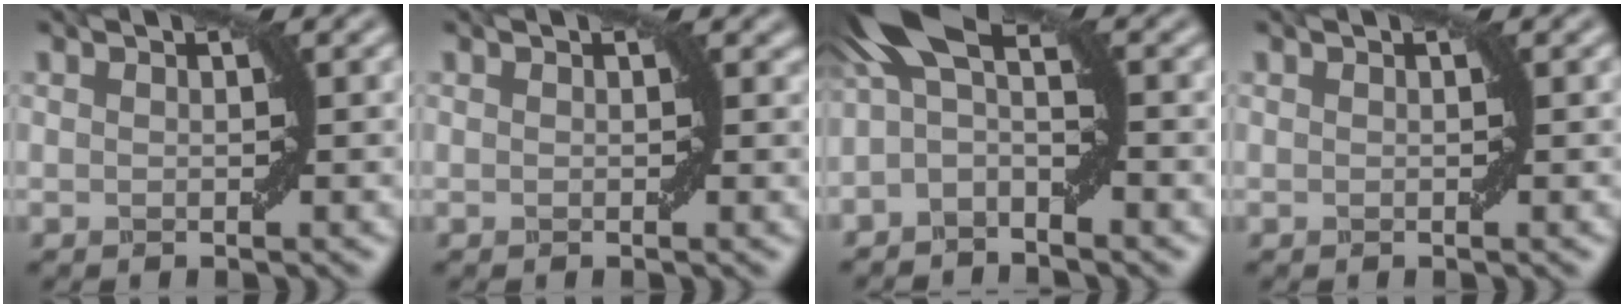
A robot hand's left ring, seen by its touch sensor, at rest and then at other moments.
{"total": 1.0, "force": [0.7, 0.5, 0.4], "torque": [0.003, 0.005, -0.004]}
{"total": 2.5, "force": [-1.1, 0.5, 2.2], "torque": [-0.052, 0.004, -0.022]}
{"total": 0.0}